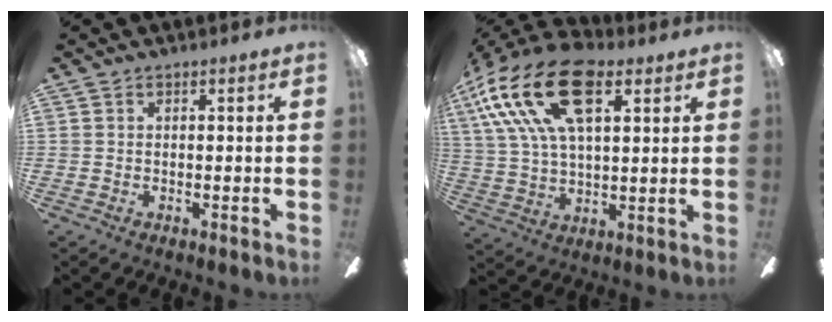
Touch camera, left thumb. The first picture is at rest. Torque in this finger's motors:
{"motor_torque": [0.90, 1.04, 1.39, -1.38, 0.44]}